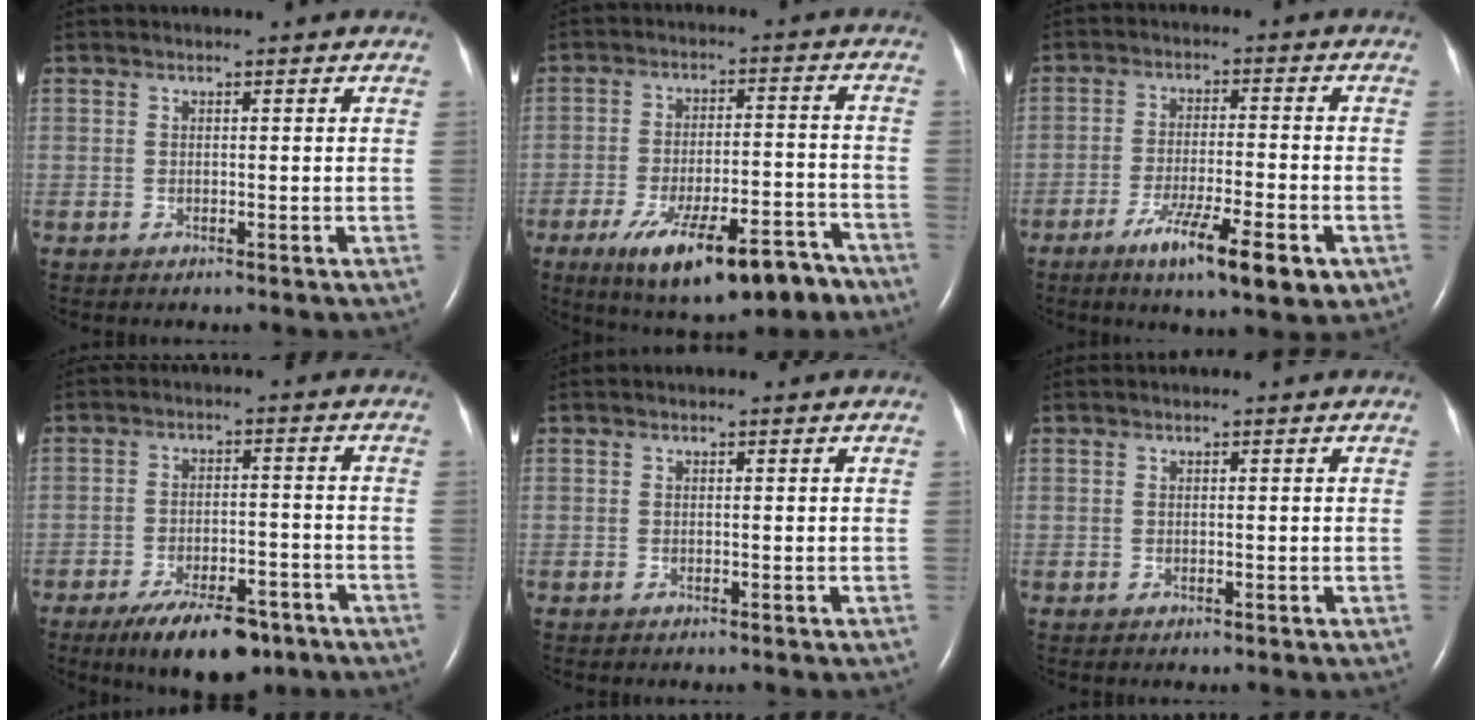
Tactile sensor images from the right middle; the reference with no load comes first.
{"total": 15.8, "force": [-10.3, 4.5, 11.1], "torque": [-0.152, -0.001, -0.154]}
{"total": 10.6, "force": [-5.5, 1.5, 8.9], "torque": [-0.148, -0.019, -0.085]}
{"total": 11.2, "force": [-7.9, 4.1, 6.9], "torque": [-0.108, -0.006, -0.122]}
{"total": 0.0}
{"total": 0.0}